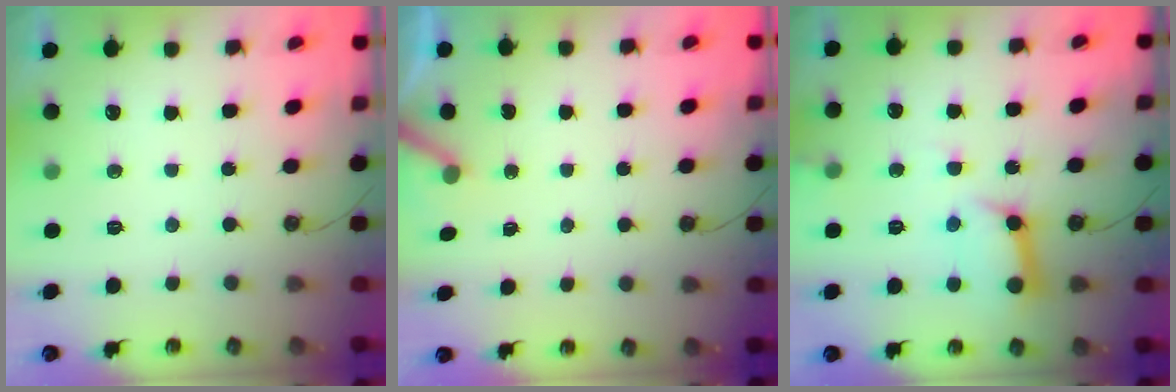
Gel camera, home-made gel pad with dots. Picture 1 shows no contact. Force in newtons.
{"total": 3.2, "press": 3.2, "slide": 0.1}
{"total": 12.0, "press": 11.9, "slide": 1.5}